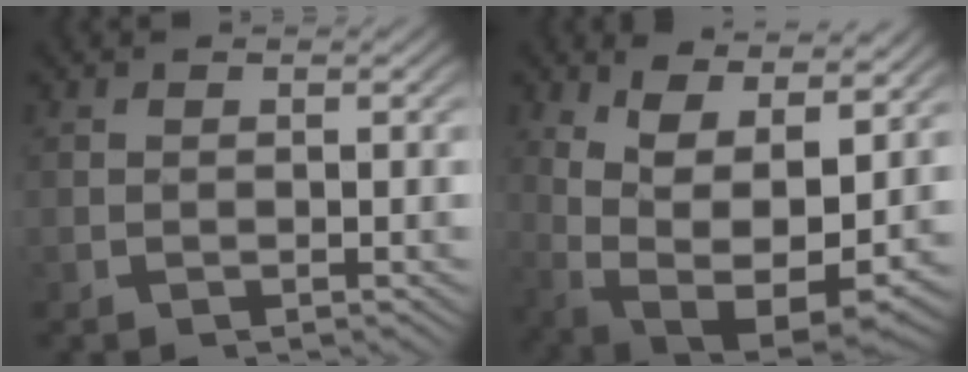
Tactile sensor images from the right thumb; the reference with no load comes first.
{"total": 12.4, "force": [-0.2, 8.0, 9.4], "torque": [-0.212, -0.069, 0.027]}